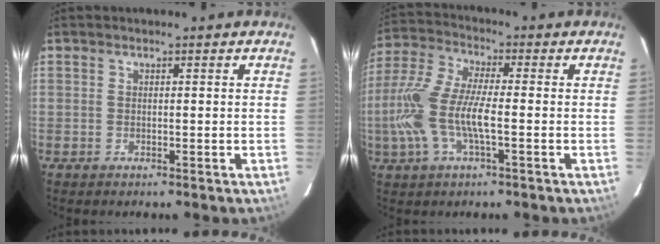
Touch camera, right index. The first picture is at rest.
{"total": 13.5, "force": [-2.7, 3.7, 12.7], "torque": [-0.269, -0.002, -0.055]}